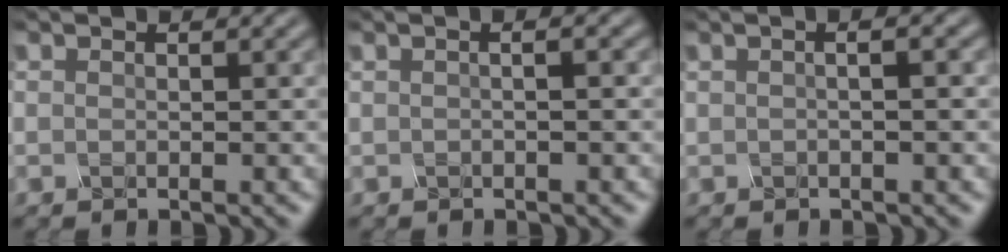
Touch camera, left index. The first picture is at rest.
{"total": 2.5, "force": [0.7, 1.0, 2.1], "torque": [-0.016, 0.007, -0.011]}
{"total": 2.9, "force": [0.7, 1.2, 2.5], "torque": [-0.018, 0.013, -0.013]}